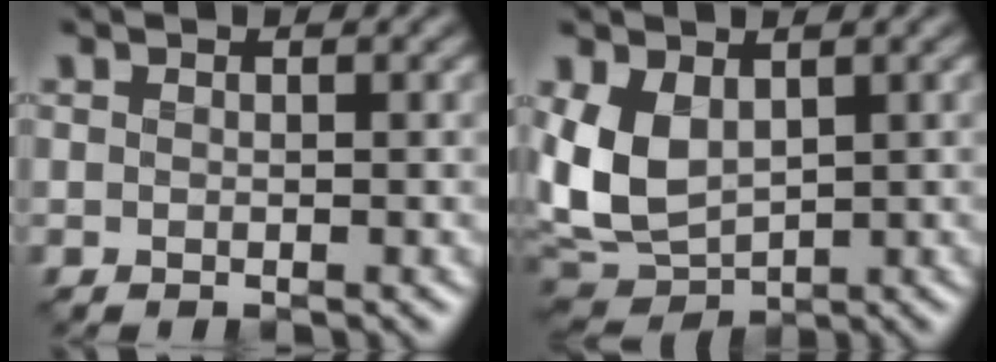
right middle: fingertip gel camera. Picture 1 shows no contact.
{"total": 6.0, "force": [0.8, 4.1, 4.4], "torque": [-0.105, -0.009, 0.012]}